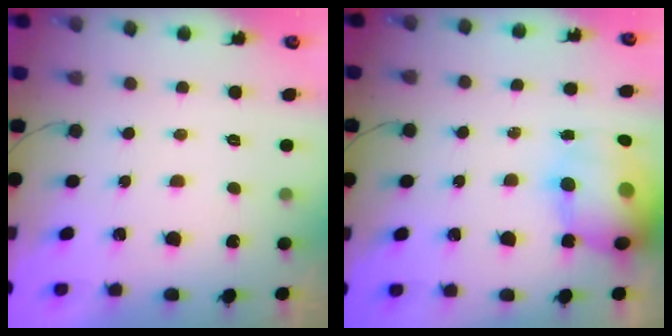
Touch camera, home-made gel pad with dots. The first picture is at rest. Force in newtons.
{"total": 18.9, "press": 18.4, "slide": 4.5}